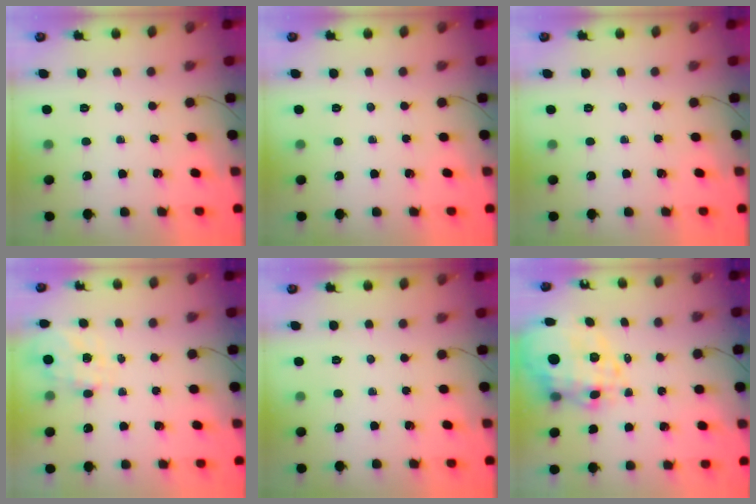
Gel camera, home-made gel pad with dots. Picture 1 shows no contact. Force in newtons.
{"total": 0.0}
{"total": 0.0}
{"total": 3.9, "press": 3.8, "slide": 0.9}
{"total": 0.0}
{"total": 12.8, "press": 12.1, "slide": 4.1}